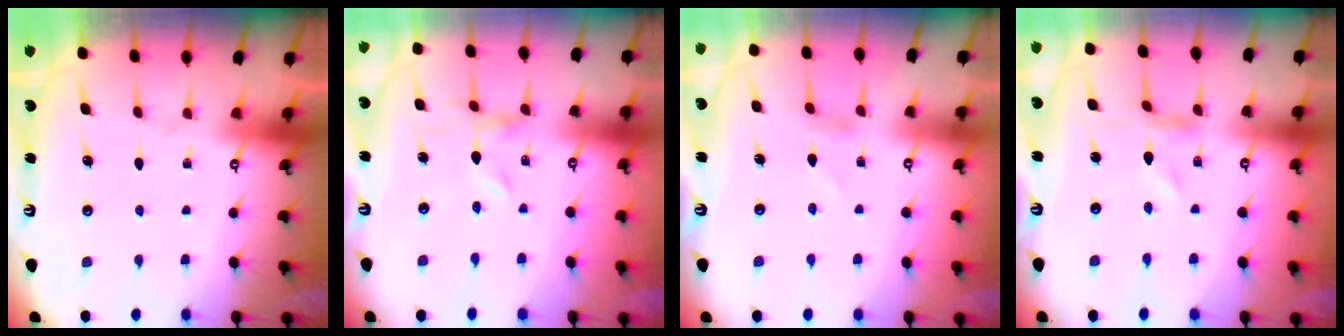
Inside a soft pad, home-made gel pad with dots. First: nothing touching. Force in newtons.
{"total": 0.0}
{"total": 1.0, "press": 0.9, "slide": 0.2}
{"total": 0.0}